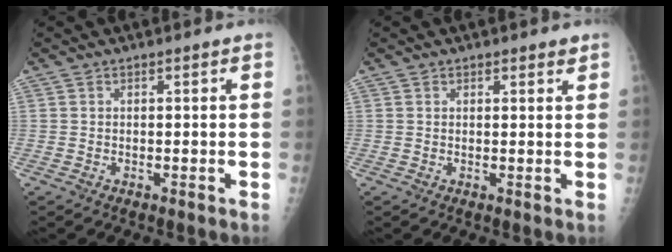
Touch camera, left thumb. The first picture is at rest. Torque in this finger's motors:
{"motor_torque": [-0.26, -0.07, -0.21, -0.21, 0.00]}